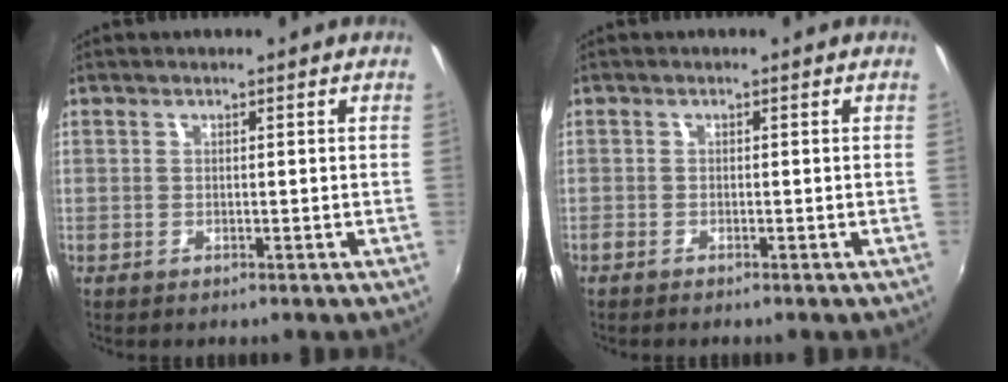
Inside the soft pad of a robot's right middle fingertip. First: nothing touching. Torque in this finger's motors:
{"motor_torque": [-0.31, 0.21, 0.06, -0.01]}